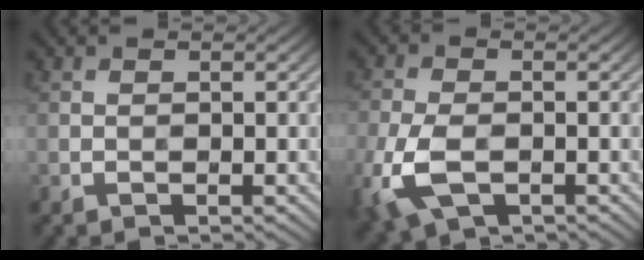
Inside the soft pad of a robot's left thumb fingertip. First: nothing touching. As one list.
[{"total": 8.6, "force": [-3.3, 4.9, 6.2], "torque": [-0.164, -0.019, -0.069]}]